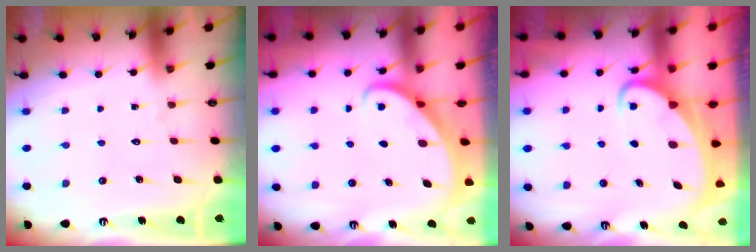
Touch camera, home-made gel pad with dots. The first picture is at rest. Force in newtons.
{"total": 2.8, "press": 2.8, "slide": 0.2}
{"total": 3.5, "press": 3.5, "slide": 0.4}